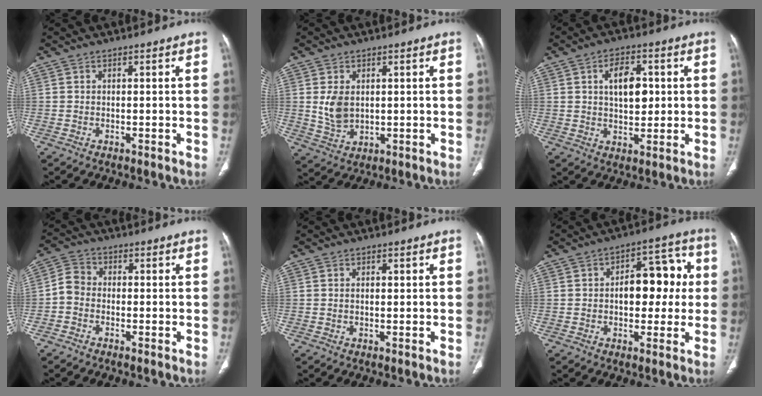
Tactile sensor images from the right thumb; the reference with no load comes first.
{"total": 5.4, "force": [0.9, 3.7, 3.8], "torque": [-0.065, -0.011, 0.029]}
{"total": 8.1, "force": [1.7, 4.6, 6.4], "torque": [-0.080, -0.006, 0.029]}
{"total": 4.1, "force": [-1.2, 3.3, 2.1], "torque": [-0.031, 0.013, -0.039]}
{"total": 1.0, "force": [0.2, 0.5, 0.8], "torque": [-0.014, 0.004, 0.003]}
{"total": 13.1, "force": [0.8, 7.8, 10.5], "torque": [-0.092, 0.040, 0.007]}